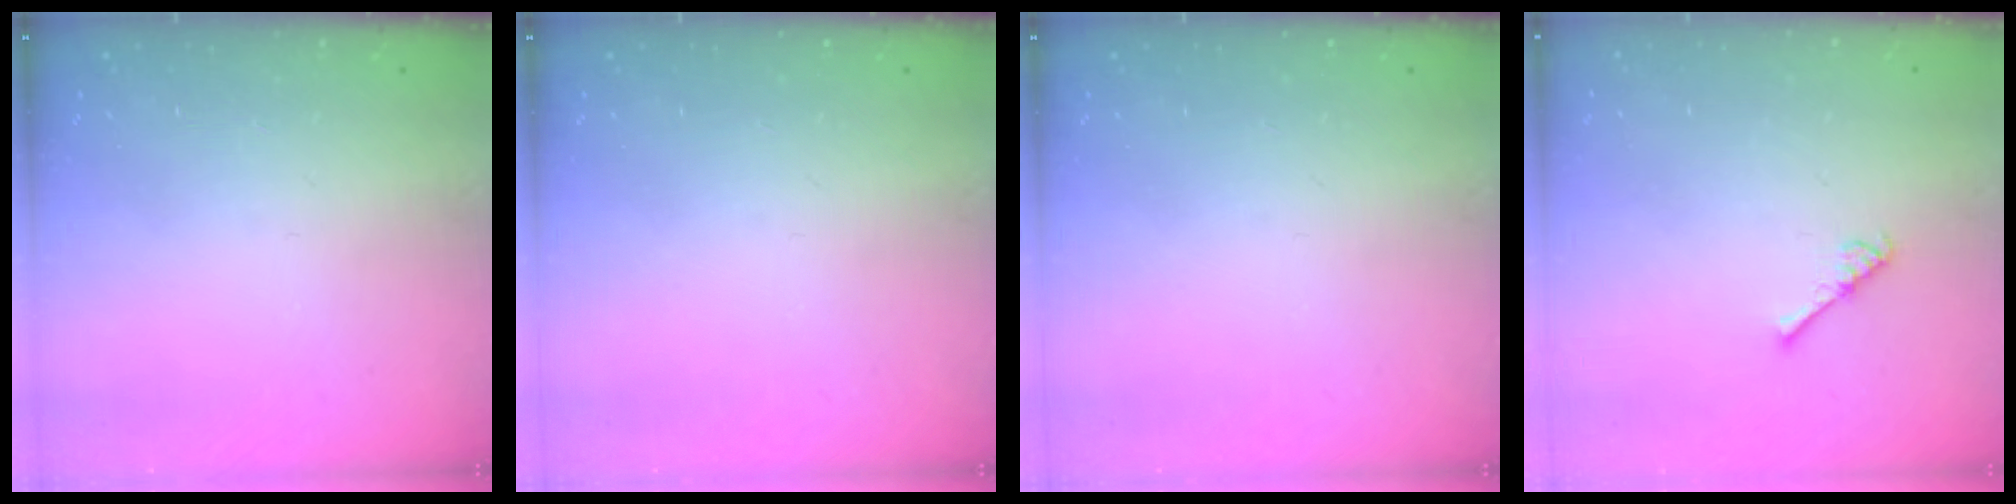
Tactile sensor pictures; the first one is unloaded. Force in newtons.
{"total": 0.0}
{"total": 0.0}
{"total": 2.6, "press": 2.6, "slide": 0.5}